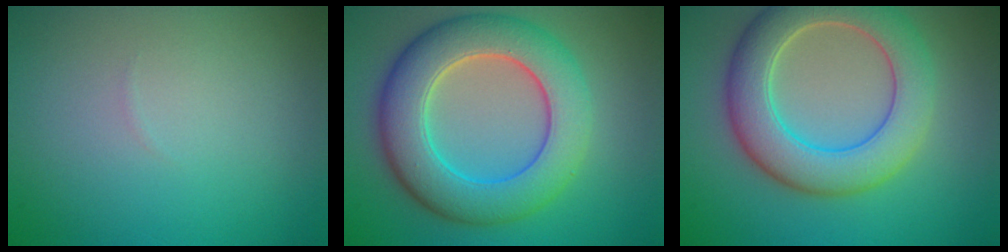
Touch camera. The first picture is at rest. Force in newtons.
{"total": 8.9, "press": 8.9, "slide": 0.2}
{"total": 7.6, "press": 7.6, "slide": 0.9}